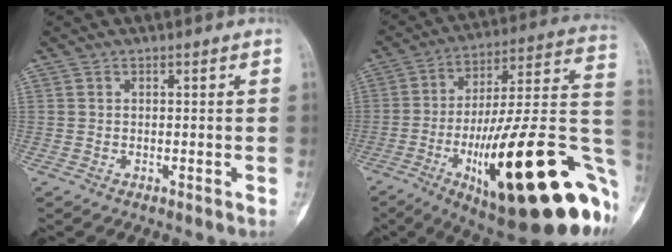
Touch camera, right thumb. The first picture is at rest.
{"total": 36.1, "force": [-11.7, 9.4, 32.8], "torque": [-0.405, 0.031, -0.172]}